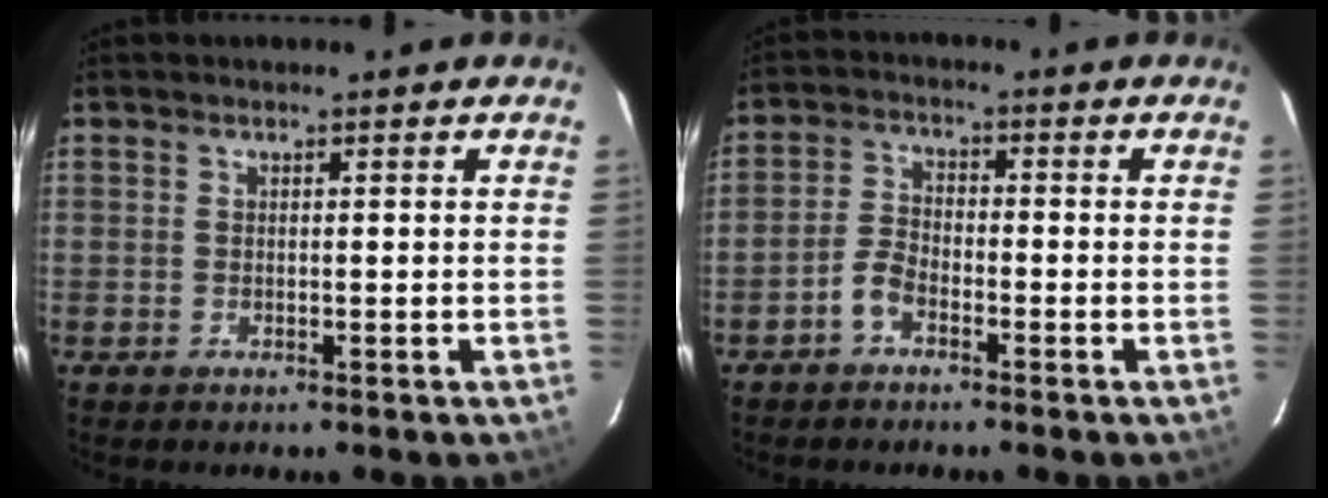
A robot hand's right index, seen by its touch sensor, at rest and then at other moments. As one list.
[{"total": 3.6, "force": [-2.4, 1.7, 2.0], "torque": [-0.052, 0.012, -0.051]}]